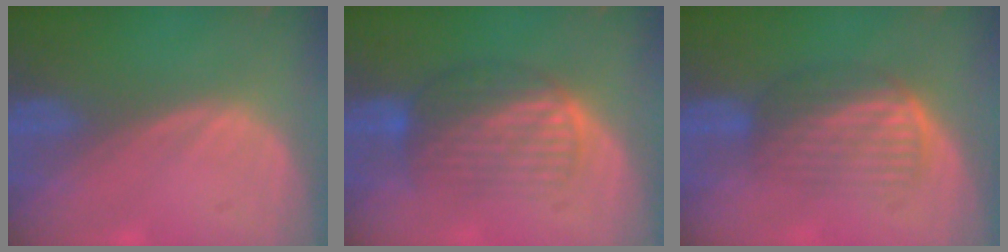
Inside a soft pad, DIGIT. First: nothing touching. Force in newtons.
{"total": 6.8, "press": 6.5, "slide": 2.0}
{"total": 6.0, "press": 5.5, "slide": 2.3}